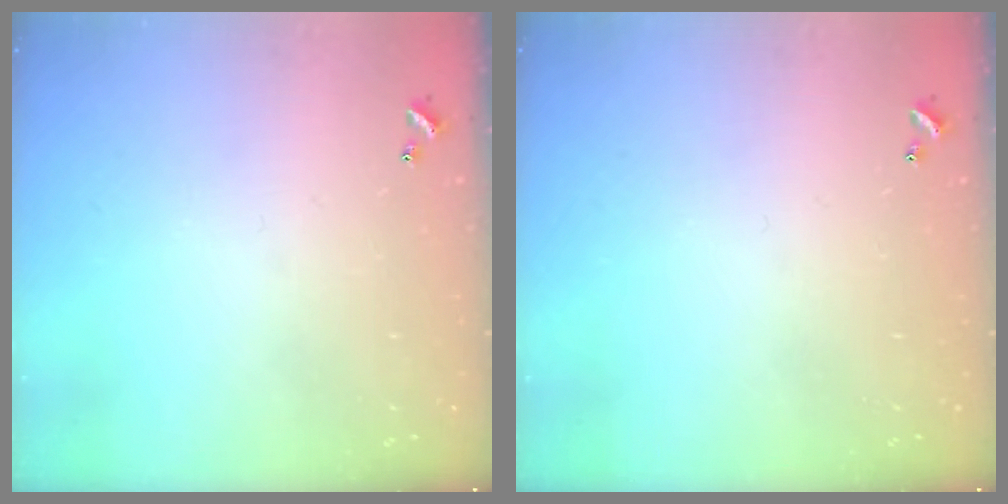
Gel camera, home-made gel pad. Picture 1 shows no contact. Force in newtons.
{"total": 0.0}